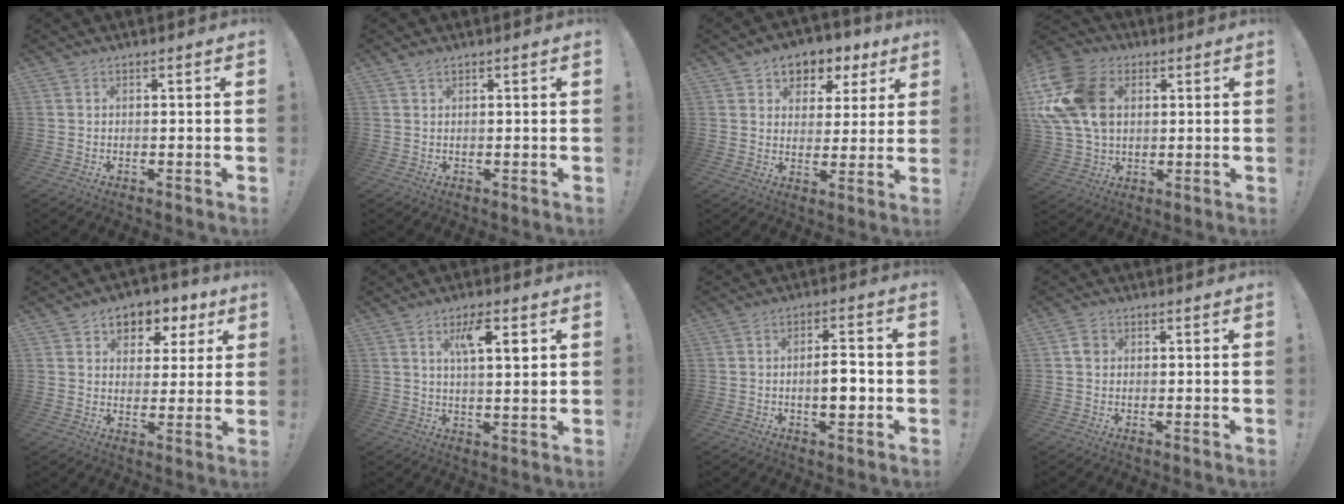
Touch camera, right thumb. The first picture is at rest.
{"total": 1.3, "force": [1.0, 0.6, 0.6], "torque": [-0.008, -0.001, 0.018]}
{"total": 6.4, "force": [2.7, 5.6, 1.5], "torque": [-0.001, -0.027, 0.052]}
{"total": 19.8, "force": [4.8, 14.4, 12.6], "torque": [-0.246, -0.007, 0.094]}
{"total": 6.4, "force": [2.5, 5.5, 2.1], "torque": [-0.011, -0.018, 0.045]}
{"total": 8.7, "force": [4.0, 1.8, 7.5], "torque": [-0.125, -0.011, 0.060]}
{"total": 6.3, "force": [-1.5, 2.3, 5.7], "torque": [-0.077, 0.005, -0.030]}
{"total": 2.5, "force": [0.3, 2.2, 1.1], "torque": [-0.005, 0.000, 0.002]}